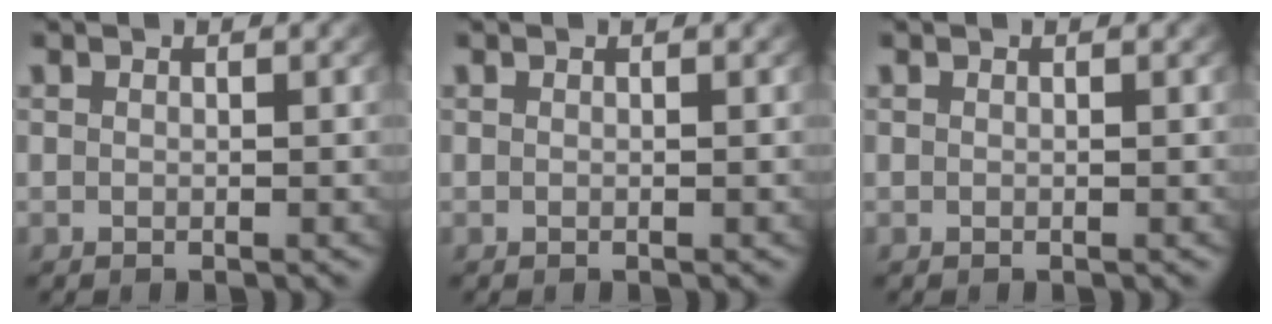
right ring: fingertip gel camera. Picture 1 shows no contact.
{"total": 0.0}
{"total": 0.0}